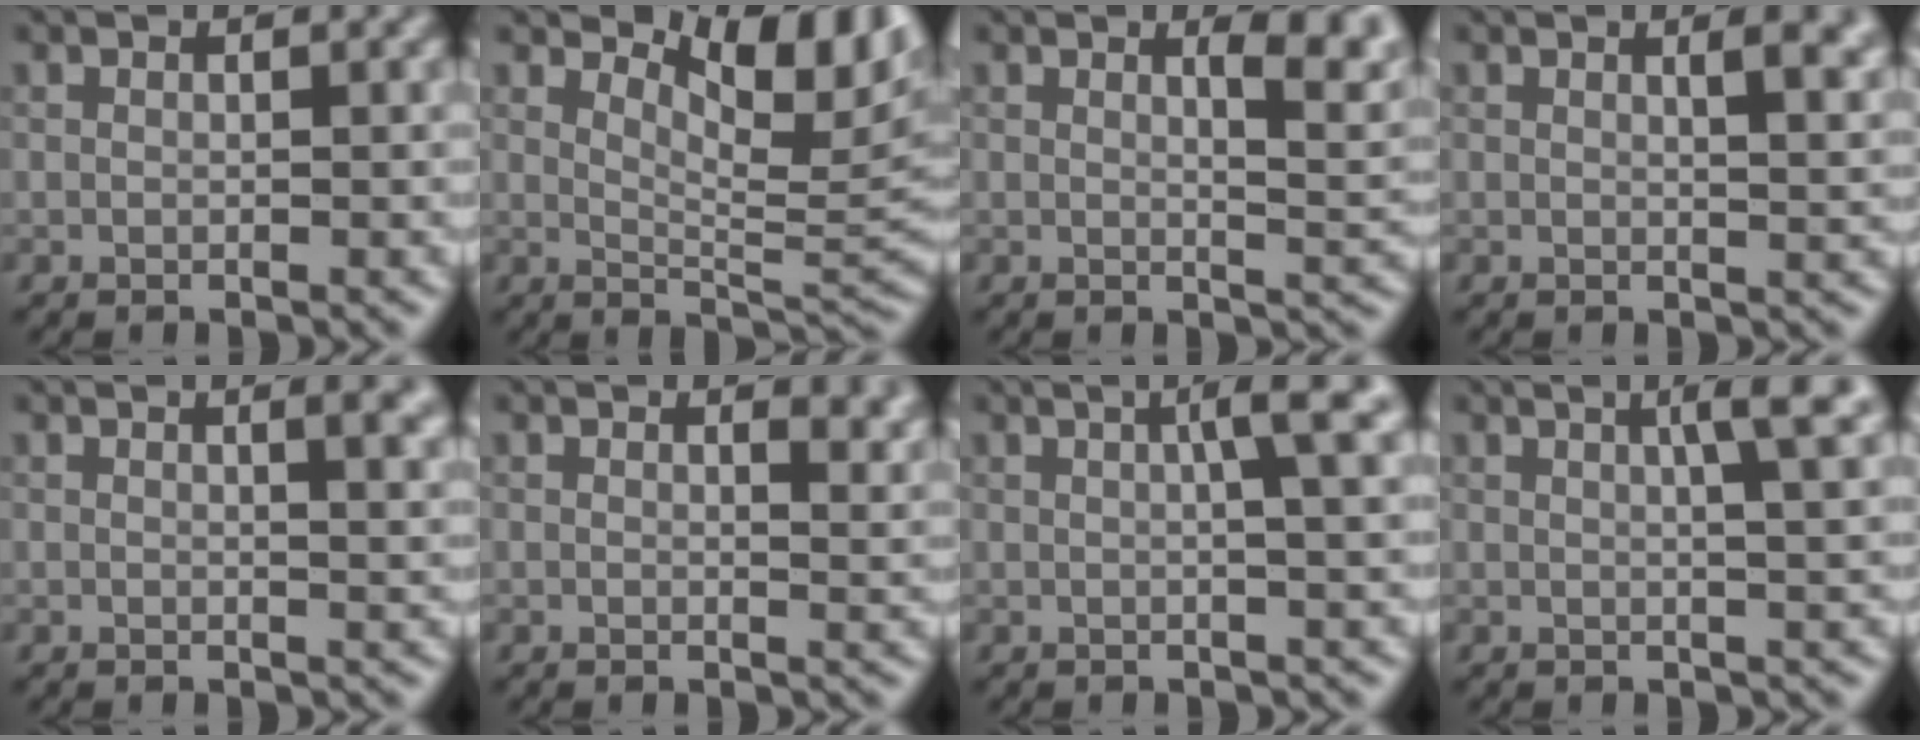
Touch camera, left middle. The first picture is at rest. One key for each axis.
{"total": 7.7, "fx": 4.3, "fy": 2.7, "fz": 5.8, "tx": -0.080, "ty": -0.007, "tz": 0.073}
{"total": 4.5, "fx": 2.1, "fy": 1.5, "fz": 3.6, "tx": -0.036, "ty": -0.001, "tz": 0.029}
{"total": 3.7, "fx": 1.6, "fy": 1.3, "fz": 3.0, "tx": -0.025, "ty": 0.004, "tz": 0.020}
{"total": 3.6, "fx": 1.5, "fy": 1.4, "fz": 3.0, "tx": -0.020, "ty": 0.007, "tz": 0.017}
{"total": 2.4, "fx": 1.4, "fy": 1.0, "fz": 1.7, "tx": -0.018, "ty": -0.006, "tz": 0.024}
{"total": 4.3, "fx": 1.0, "fy": 0.7, "fz": 4.1, "tx": -0.057, "ty": 0.013, "tz": 0.014}
{"total": 4.5, "fx": 1.7, "fy": 0.8, "fz": 4.1, "tx": -0.050, "ty": 0.012, "tz": 0.019}